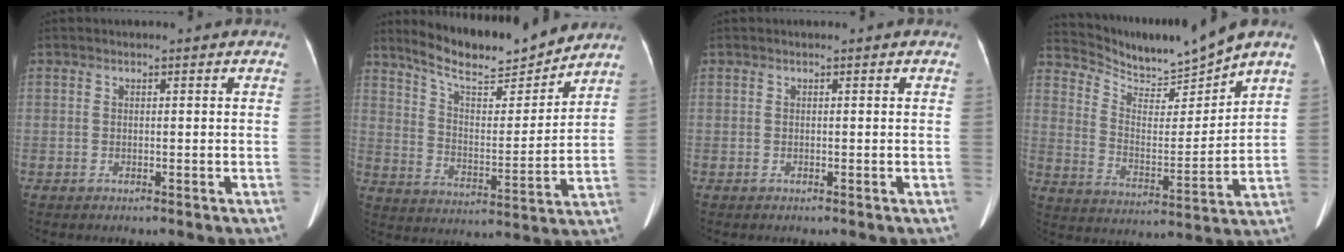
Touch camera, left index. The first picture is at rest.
{"total": 14.2, "force": [13.0, 1.6, 5.4], "torque": [-0.093, -0.008, 0.217]}
{"total": 0.0}
{"total": 9.8, "force": [9.6, -1.0, 1.5], "torque": [-0.047, -0.011, 0.190]}